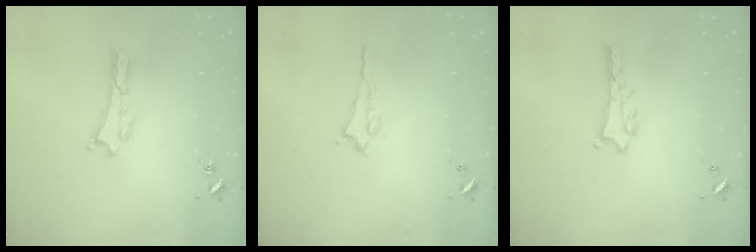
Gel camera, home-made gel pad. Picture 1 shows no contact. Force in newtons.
{"total": 0.6, "press": 0.6, "slide": 0.2}
{"total": 1.0, "press": 1.0, "slide": 0.1}